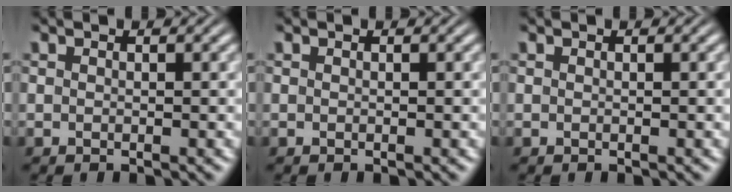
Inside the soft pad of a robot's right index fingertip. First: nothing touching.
{"total": 0.0}
{"total": 0.0}